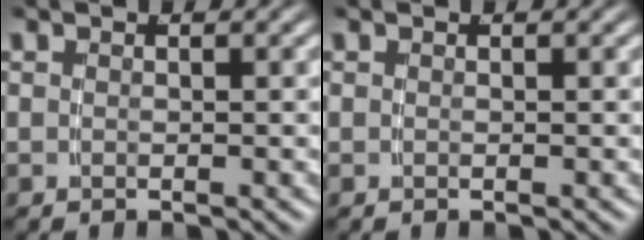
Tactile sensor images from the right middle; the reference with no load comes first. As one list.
[{"total": 0.0}]